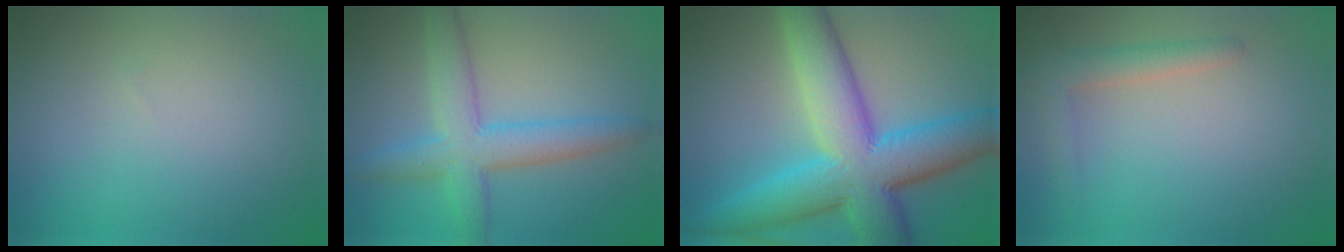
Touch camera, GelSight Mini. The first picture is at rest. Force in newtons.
{"total": 5.4, "press": 5.4, "slide": 0.1}
{"total": 11.5, "press": 11.5, "slide": 0.2}
{"total": 2.2, "press": 2.1, "slide": 0.2}